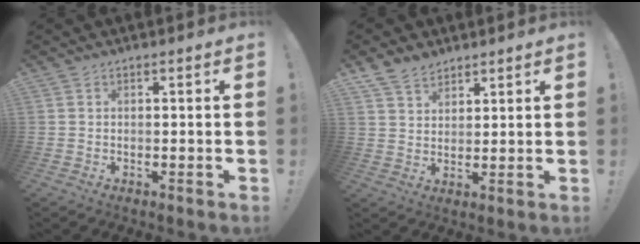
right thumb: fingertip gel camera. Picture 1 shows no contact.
{"total": 6.5, "force": [5.2, 3.5, 1.8], "torque": [-0.037, -0.027, 0.101]}